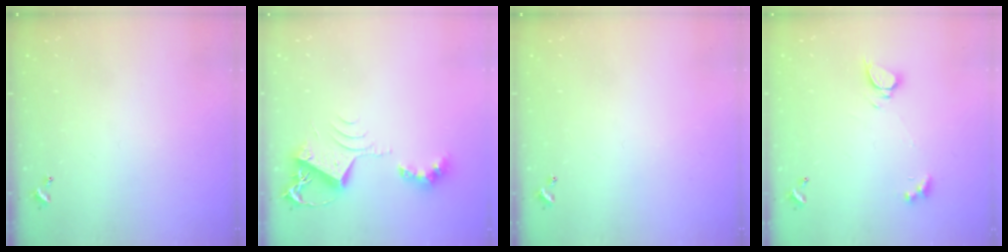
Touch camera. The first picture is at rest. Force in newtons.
{"total": 10.1, "press": 10.1, "slide": 0.9}
{"total": 0.0}
{"total": 4.6, "press": 4.5, "slide": 0.5}